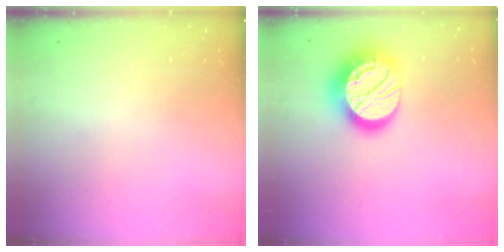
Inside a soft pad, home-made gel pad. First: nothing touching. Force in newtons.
{"total": 19.3, "press": 19.2, "slide": 1.1}